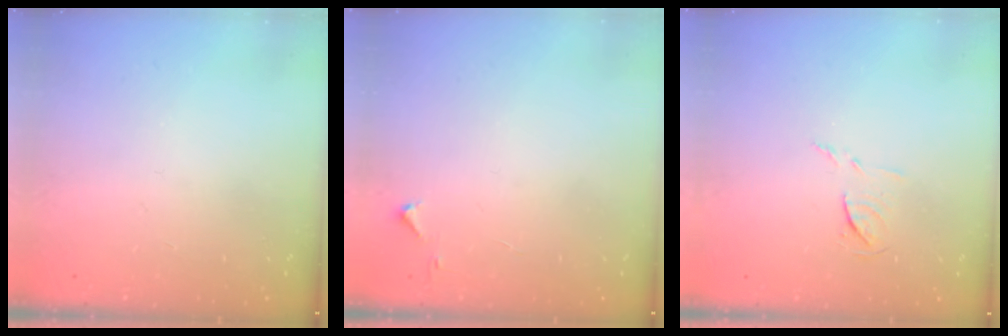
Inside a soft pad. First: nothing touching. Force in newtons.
{"total": 2.8, "press": 2.8, "slide": 0.4}
{"total": 7.3, "press": 7.3, "slide": 0.5}